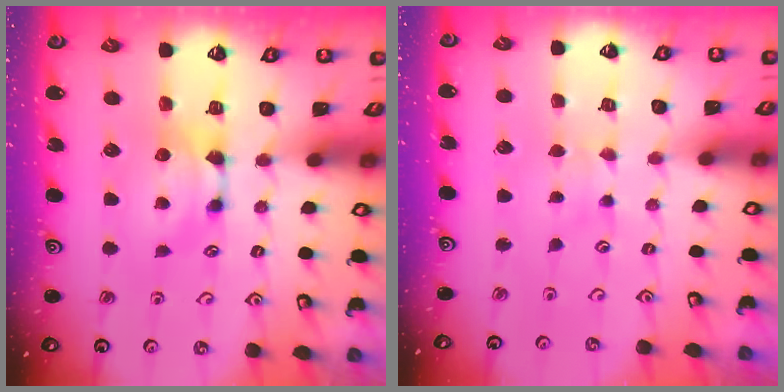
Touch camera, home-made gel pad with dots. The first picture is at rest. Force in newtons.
{"total": 2.4, "press": 2.4, "slide": 0.1}